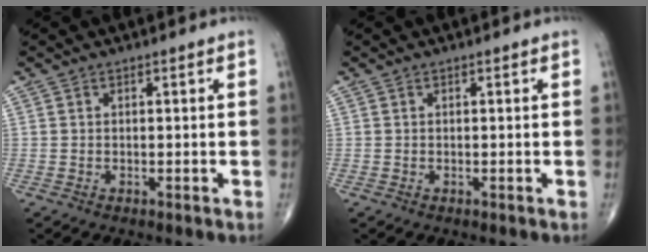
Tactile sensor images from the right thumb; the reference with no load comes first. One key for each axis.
{"total": 0.0}